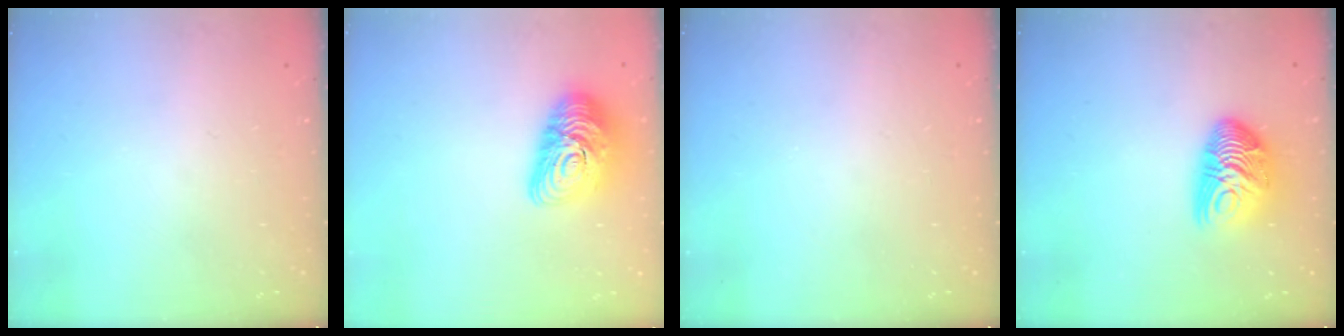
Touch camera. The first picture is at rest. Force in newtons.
{"total": 14.7, "press": 14.7, "slide": 1.2}
{"total": 0.0}
{"total": 11.7, "press": 11.7, "slide": 0.5}